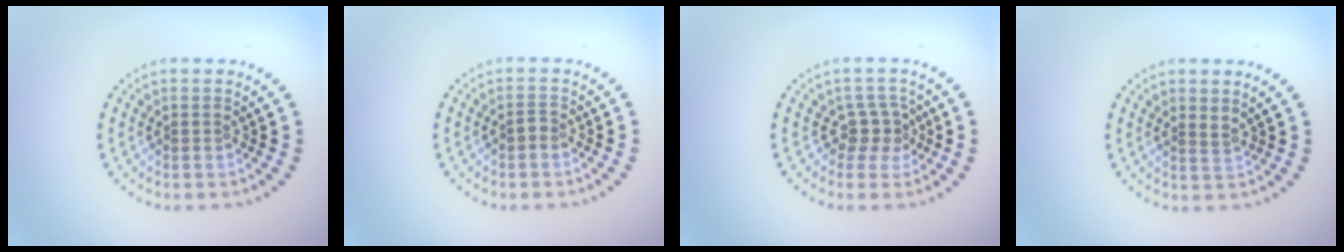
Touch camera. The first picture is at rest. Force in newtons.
{"total": 0.7, "press": 0.6, "slide": 0.3}
{"total": 2.2, "press": 1.7, "slide": 1.4}
{"total": 0.6, "press": 0.3, "slide": 0.5}